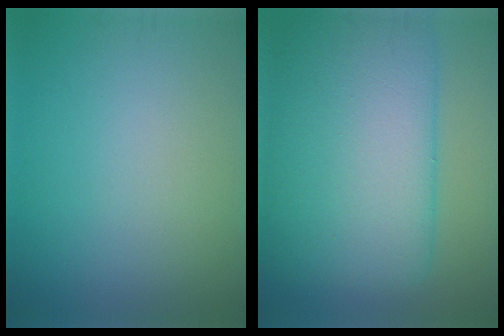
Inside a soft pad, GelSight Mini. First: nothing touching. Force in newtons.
{"total": 13.4, "press": 13.4, "slide": 0.4}